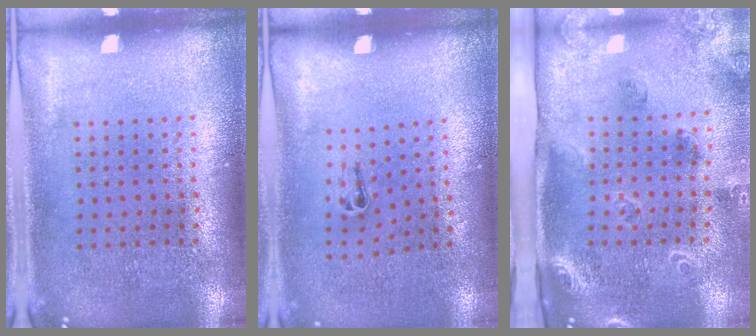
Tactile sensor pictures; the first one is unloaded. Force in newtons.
{"total": 0.5, "press": 0.2, "slide": 0.5}
{"total": 1.8, "press": 1.7, "slide": 0.5}